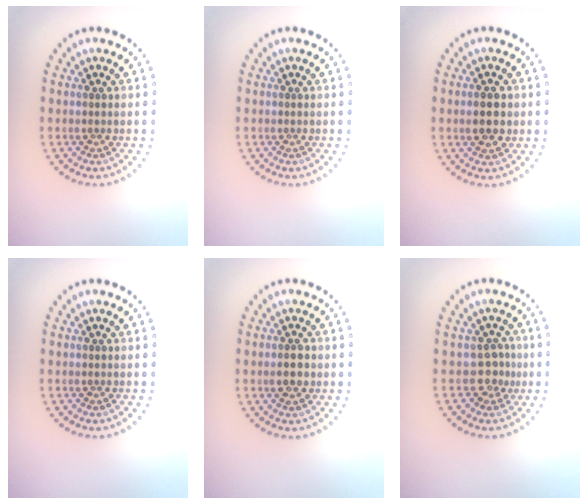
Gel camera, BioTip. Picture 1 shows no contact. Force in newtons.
{"total": 0.0}
{"total": 2.4, "press": 2.4, "slide": 0.2}
{"total": 0.0}
{"total": 2.4, "press": 2.4, "slide": 0.0}
{"total": 1.9, "press": 1.4, "slide": 1.3}